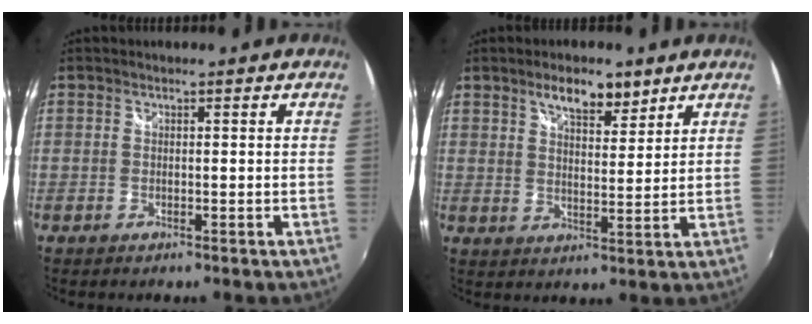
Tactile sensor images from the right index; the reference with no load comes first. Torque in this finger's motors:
{"motor_torque": [0.50, 0.48, 0.20, 0.05]}